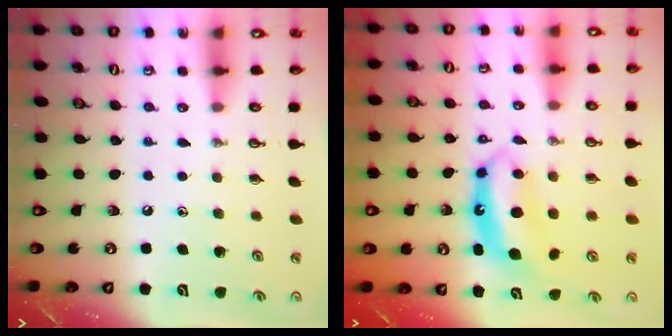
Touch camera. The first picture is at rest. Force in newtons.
{"total": 7.7, "press": 7.7, "slide": 0.4}